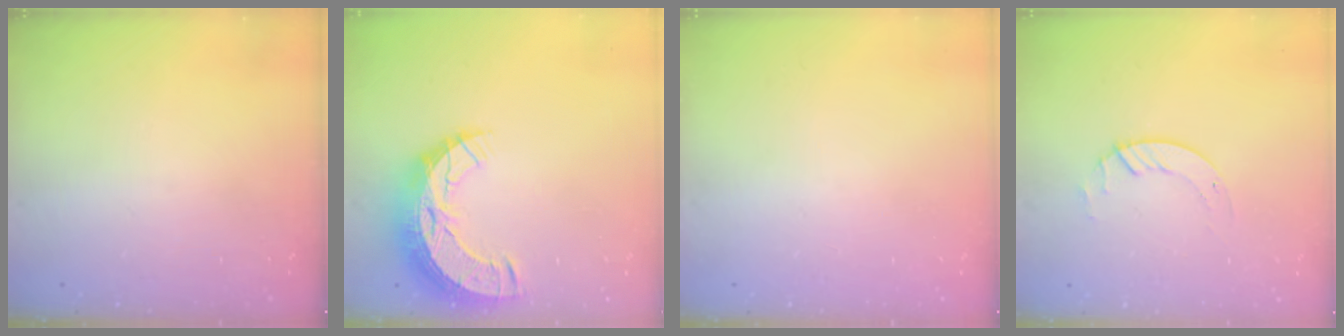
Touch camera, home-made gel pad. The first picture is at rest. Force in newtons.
{"total": 13.4, "press": 13.4, "slide": 0.9}
{"total": 0.0}
{"total": 2.6, "press": 2.6, "slide": 0.3}